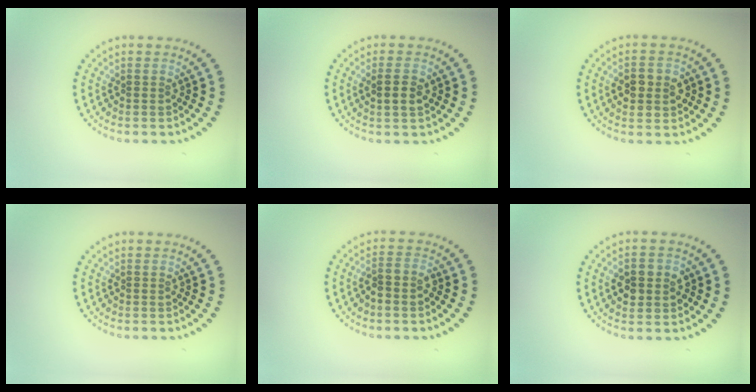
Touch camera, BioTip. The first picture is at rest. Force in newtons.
{"total": 2.2, "press": 2.1, "slide": 0.5}
{"total": 3.0, "press": 3.0, "slide": 0.0}
{"total": 0.0}
{"total": 2.0, "press": 1.7, "slide": 0.9}
{"total": 2.8, "press": 2.8, "slide": 0.3}